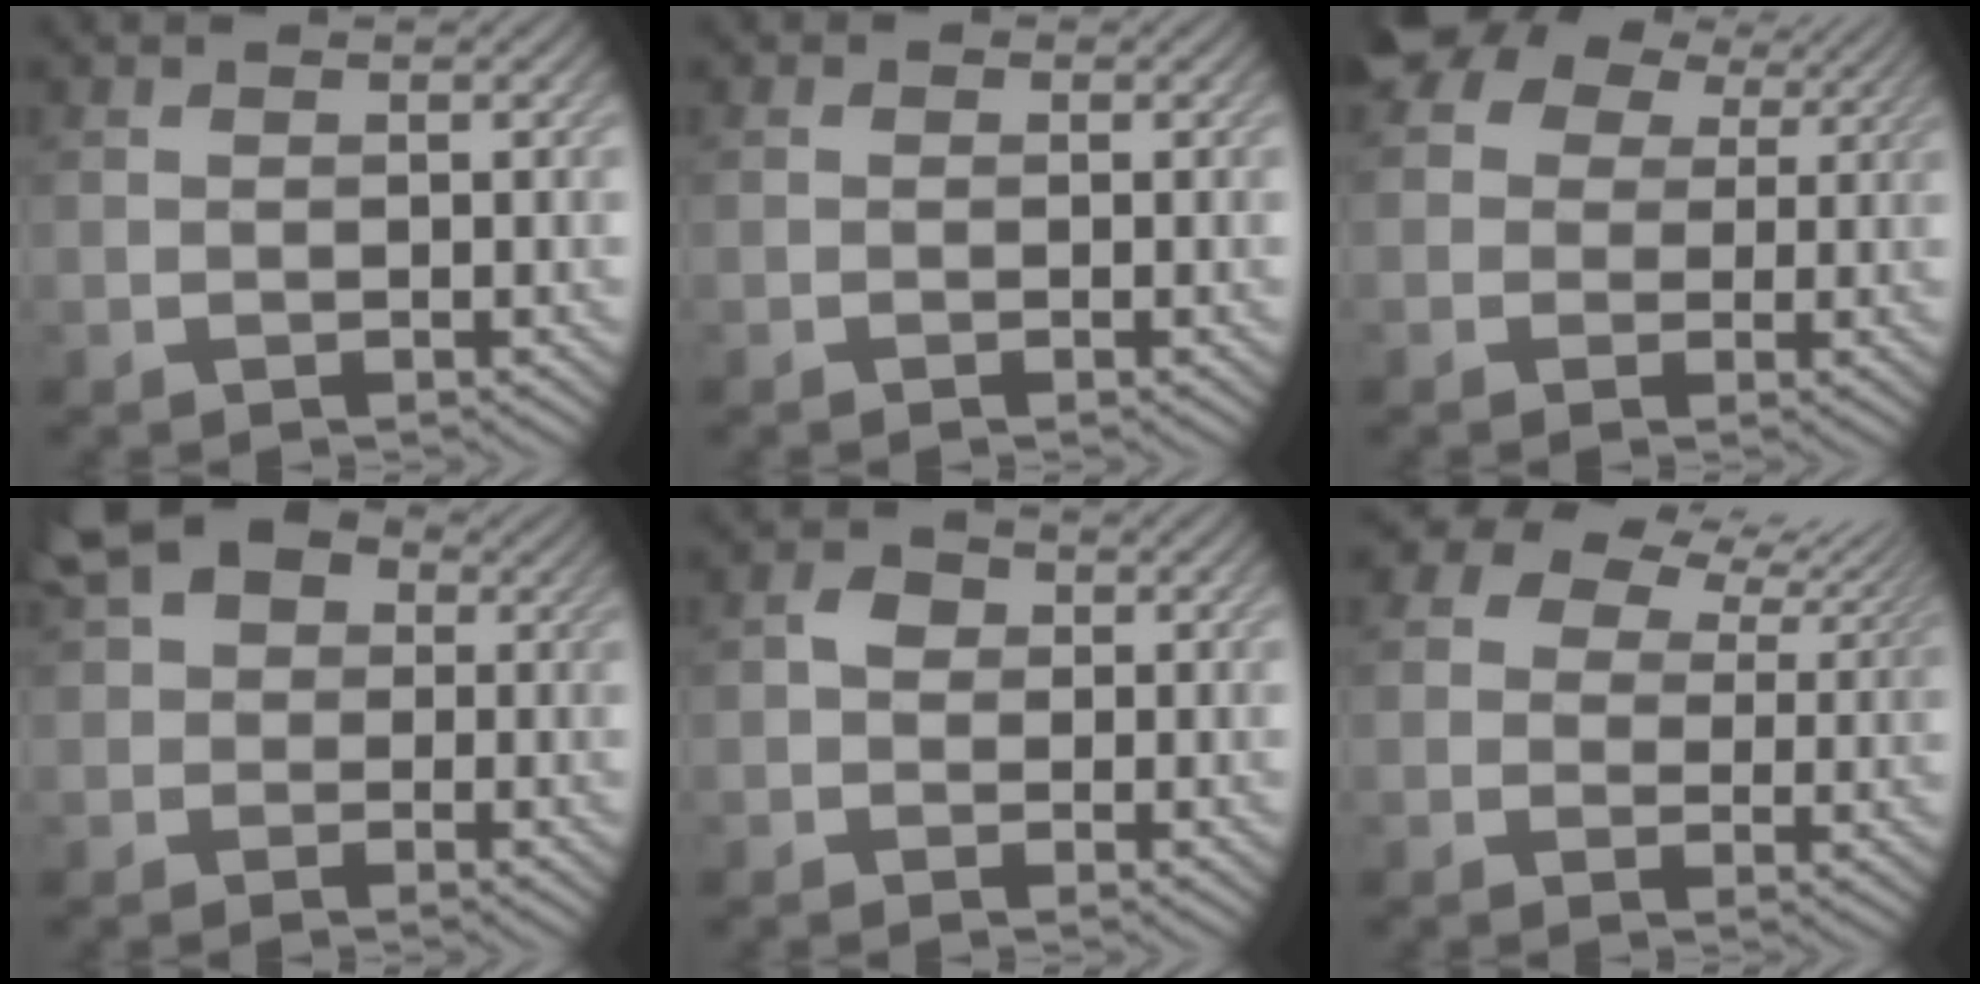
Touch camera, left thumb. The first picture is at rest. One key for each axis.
{"total": 0.7, "fx": -0.3, "fy": 0.5, "fz": 0.2, "tx": -0.001, "ty": -0.003, "tz": -0.008}
{"total": 9.7, "fx": 4.7, "fy": 6.8, "fz": 4.9, "tx": -0.108, "ty": 0.034, "tz": 0.054}
{"total": 5.7, "fx": 1.8, "fy": 4.3, "fz": 3.2, "tx": -0.063, "ty": 0.012, "tz": 0.018}
{"total": 1.9, "fx": -0.3, "fy": 1.6, "fz": 1.0, "tx": -0.015, "ty": 0.003, "tz": -0.012}
{"total": 8.6, "fx": 5.0, "fy": 5.3, "fz": 4.6, "tx": -0.097, "ty": 0.021, "tz": 0.066}